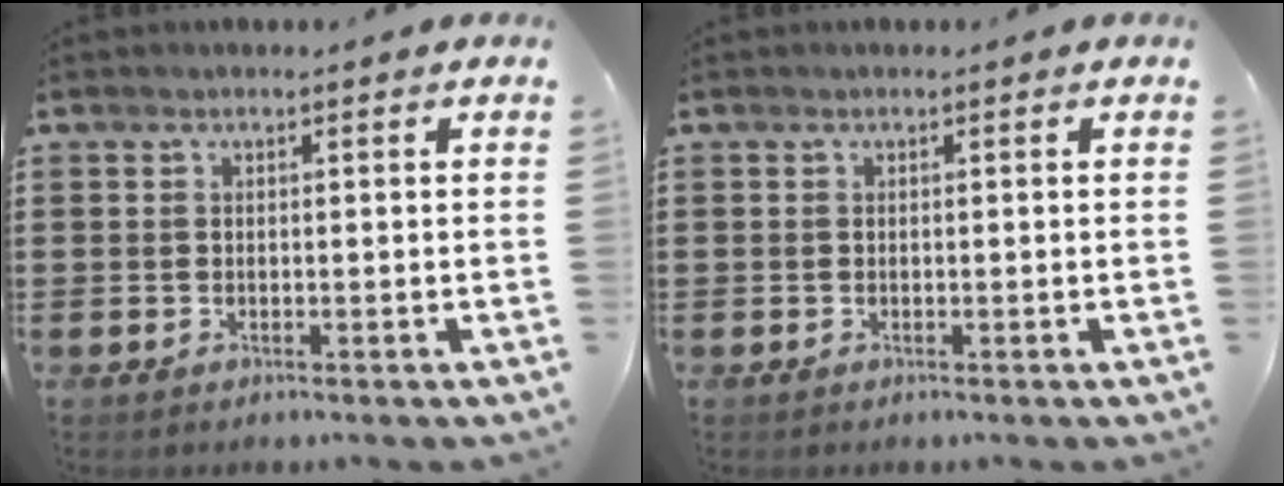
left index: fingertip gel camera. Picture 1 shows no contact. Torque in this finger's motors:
{"motor_torque": [0.00, 0.00, 0.00, 0.00]}